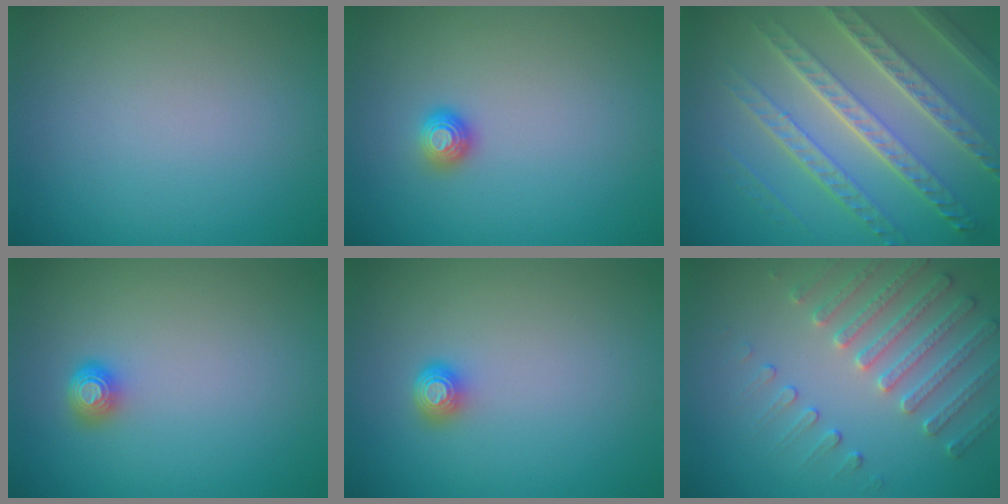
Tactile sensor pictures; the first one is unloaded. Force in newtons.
{"total": 1.1, "press": 1.0, "slide": 0.3}
{"total": 7.9, "press": 5.5, "slide": 5.6}
{"total": 1.6, "press": 1.3, "slide": 0.9}
{"total": 1.7, "press": 1.2, "slide": 1.1}
{"total": 3.8, "press": 3.7, "slide": 0.8}